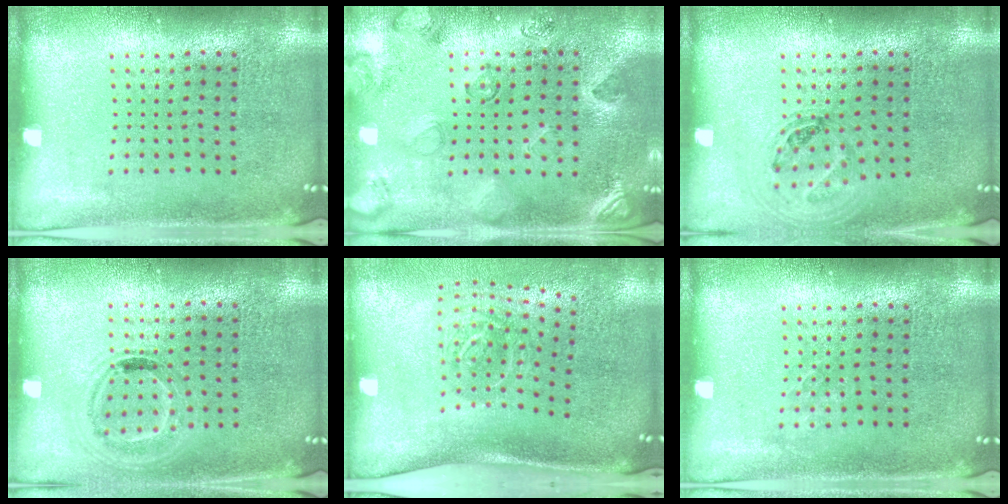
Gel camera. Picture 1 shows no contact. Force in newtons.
{"total": 2.3, "press": 1.9, "slide": 1.3}
{"total": 0.9, "press": 0.9, "slide": 0.2}
{"total": 1.0, "press": 0.9, "slide": 0.4}
{"total": 2.0, "press": 1.3, "slide": 1.5}
{"total": 0.8, "press": 0.8, "slide": 0.1}